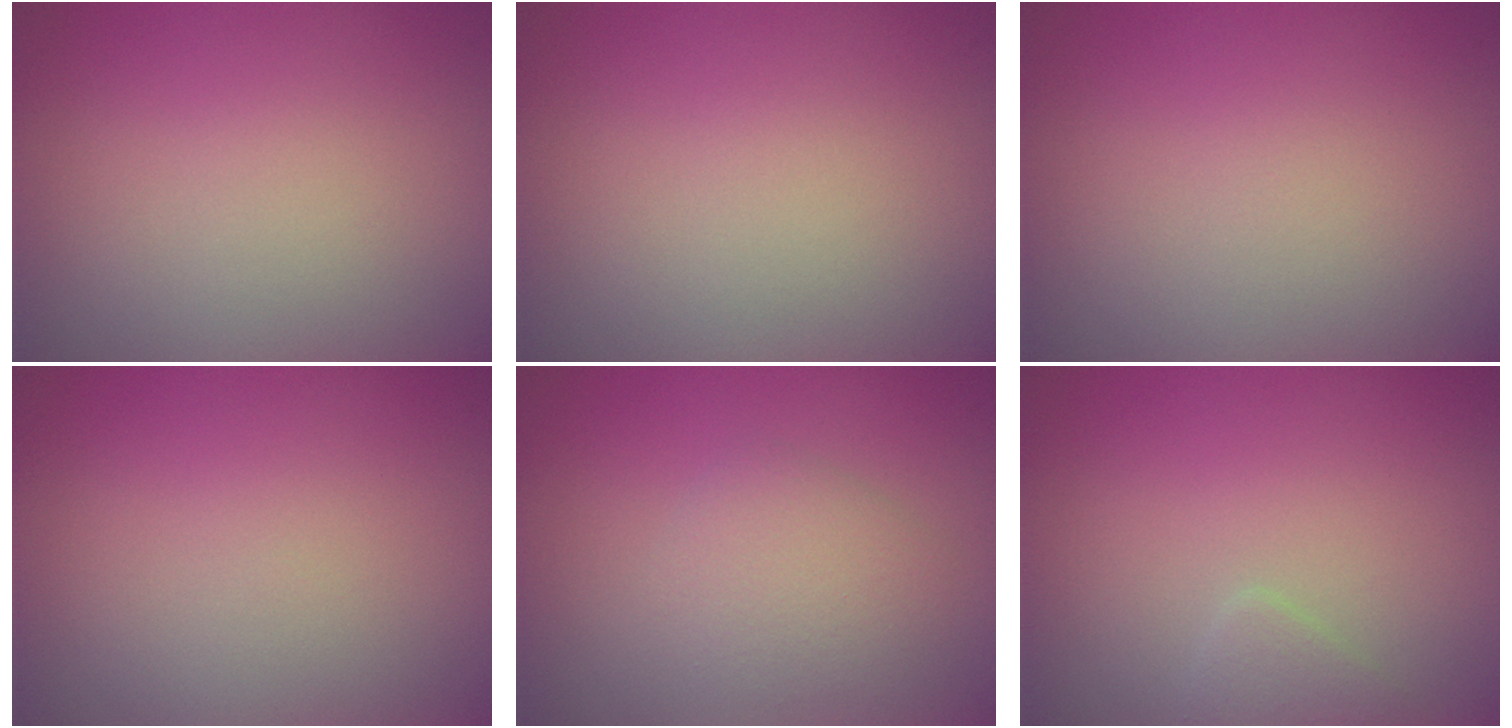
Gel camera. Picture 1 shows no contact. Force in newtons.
{"total": 0.0}
{"total": 0.0}
{"total": 0.0}
{"total": 2.4, "press": 2.4, "slide": 0.1}
{"total": 1.2, "press": 1.1, "slide": 0.1}